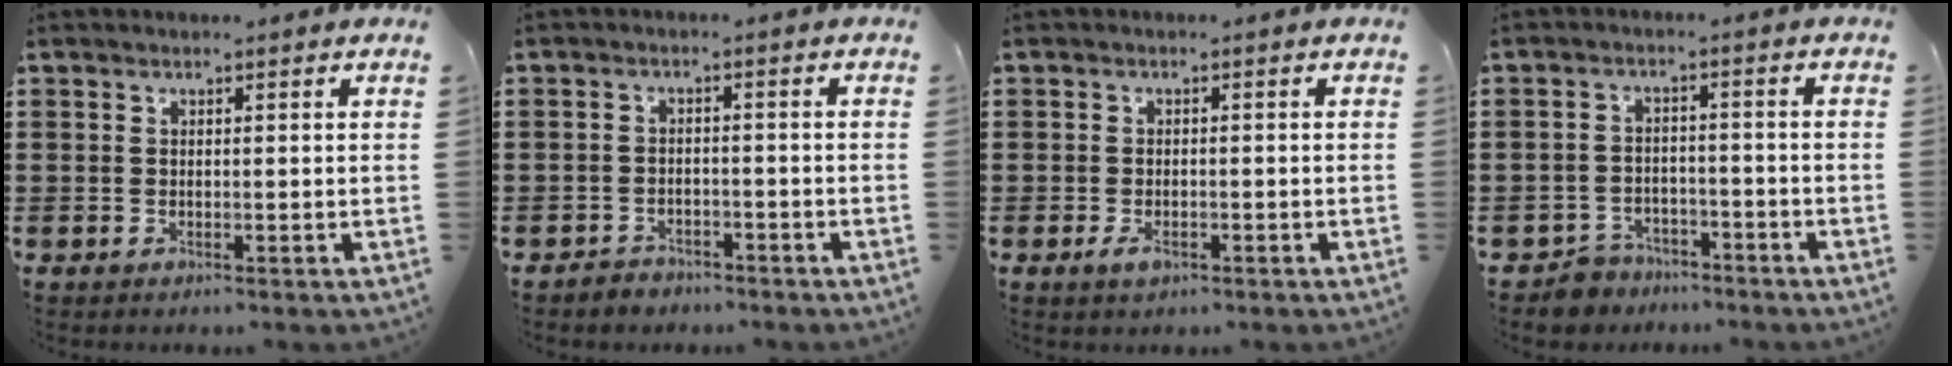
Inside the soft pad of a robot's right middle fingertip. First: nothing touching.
{"total": 2.1, "force": [-2.0, 0.6, -0.2], "torque": [-0.004, 0.002, -0.046]}
{"total": 1.7, "force": [-0.9, 0.8, 1.1], "torque": [-0.029, -0.004, -0.018]}
{"total": 3.9, "force": [-3.8, 1.0, 0.0], "torque": [-0.014, 0.003, -0.081]}